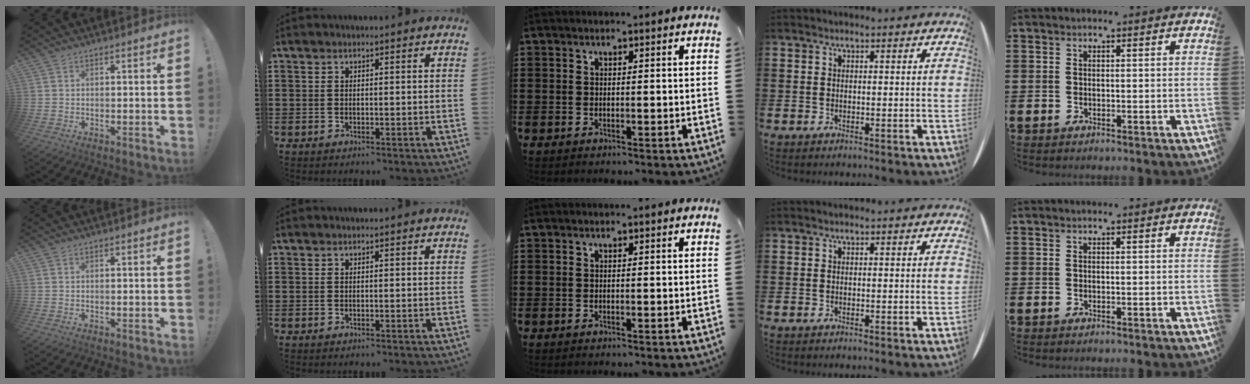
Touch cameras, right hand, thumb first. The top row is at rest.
{}